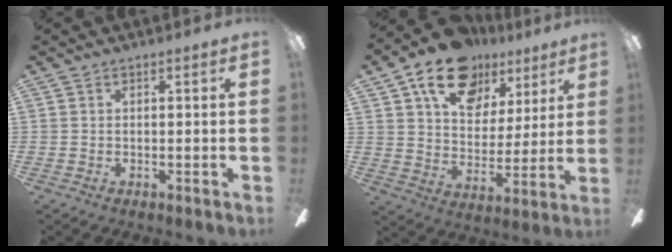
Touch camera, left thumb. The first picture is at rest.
{"total": 18.7, "force": [11.8, 11.3, 9.0], "torque": [-0.151, -0.055, 0.213]}